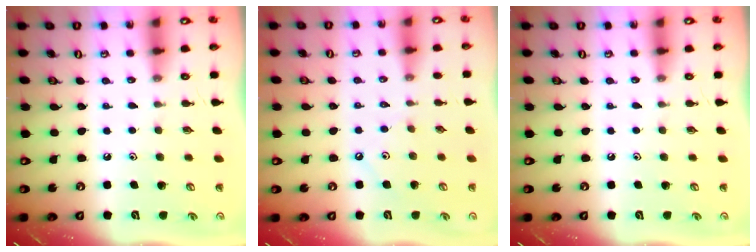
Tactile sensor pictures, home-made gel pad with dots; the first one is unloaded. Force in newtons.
{"total": 1.8, "press": 1.8, "slide": 0.3}
{"total": 0.0}